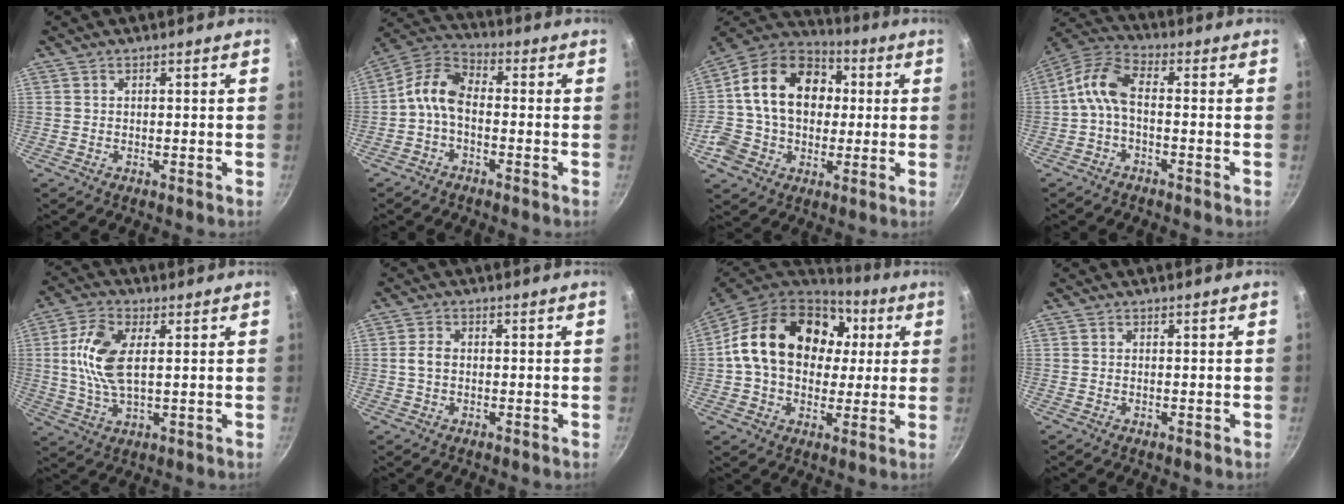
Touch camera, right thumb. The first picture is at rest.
{"total": 7.8, "force": [-1.6, 4.6, 6.1], "torque": [-0.121, 0.039, -0.047]}
{"total": 20.5, "force": [2.0, 16.0, 12.6], "torque": [-0.201, 0.041, 0.027]}
{"total": 7.5, "force": [-1.2, 3.8, 6.3], "torque": [-0.139, 0.035, -0.039]}
{"total": 10.4, "force": [1.9, 5.0, 8.9], "torque": [-0.180, 0.006, 0.033]}
{"total": 2.6, "force": [-0.1, 1.8, 1.9], "torque": [-0.039, 0.010, -0.005]}
{"total": 22.5, "force": [4.6, 16.4, 14.8], "torque": [-0.234, 0.020, 0.068]}
{"total": 0.0}